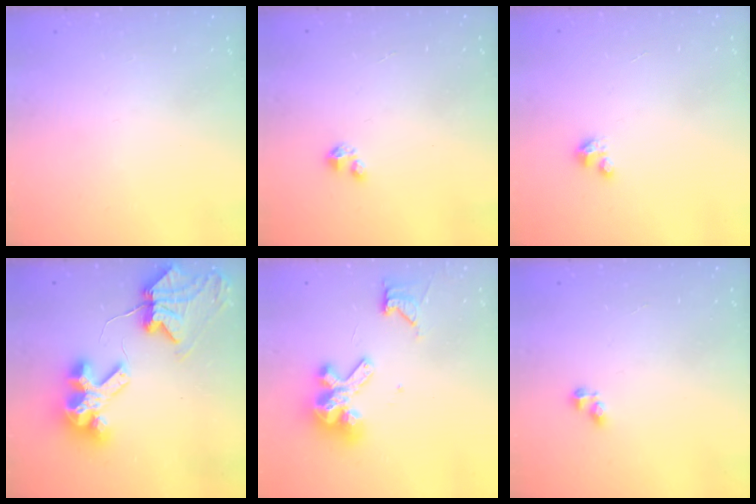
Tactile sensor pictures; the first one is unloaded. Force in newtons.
{"total": 3.0, "press": 3.0, "slide": 0.3}
{"total": 3.1, "press": 3.1, "slide": 0.2}
{"total": 12.5, "press": 12.4, "slide": 1.7}
{"total": 13.4, "press": 13.3, "slide": 1.7}
{"total": 2.1, "press": 2.0, "slide": 0.4}